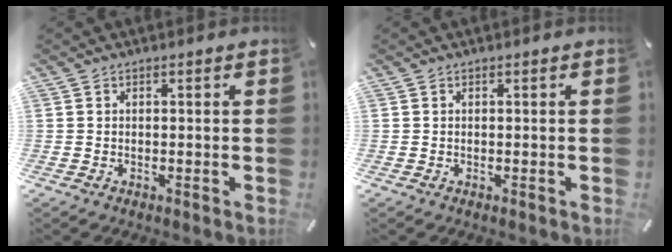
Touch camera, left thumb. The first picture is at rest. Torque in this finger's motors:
{"motor_torque": [0.00, 0.00, 0.00, 0.00, 0.00]}